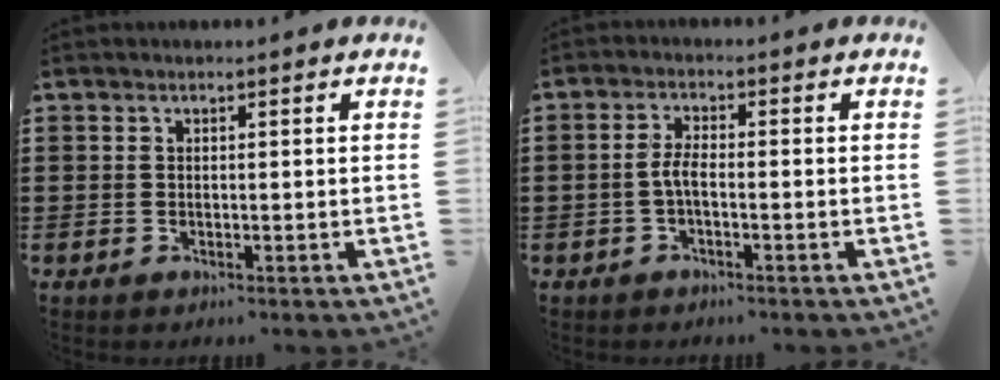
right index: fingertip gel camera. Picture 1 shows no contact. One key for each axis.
{"total": 2.9, "fx": -0.9, "fy": 0.7, "fz": 2.6, "tx": -0.063, "ty": -0.002, "tz": -0.022}